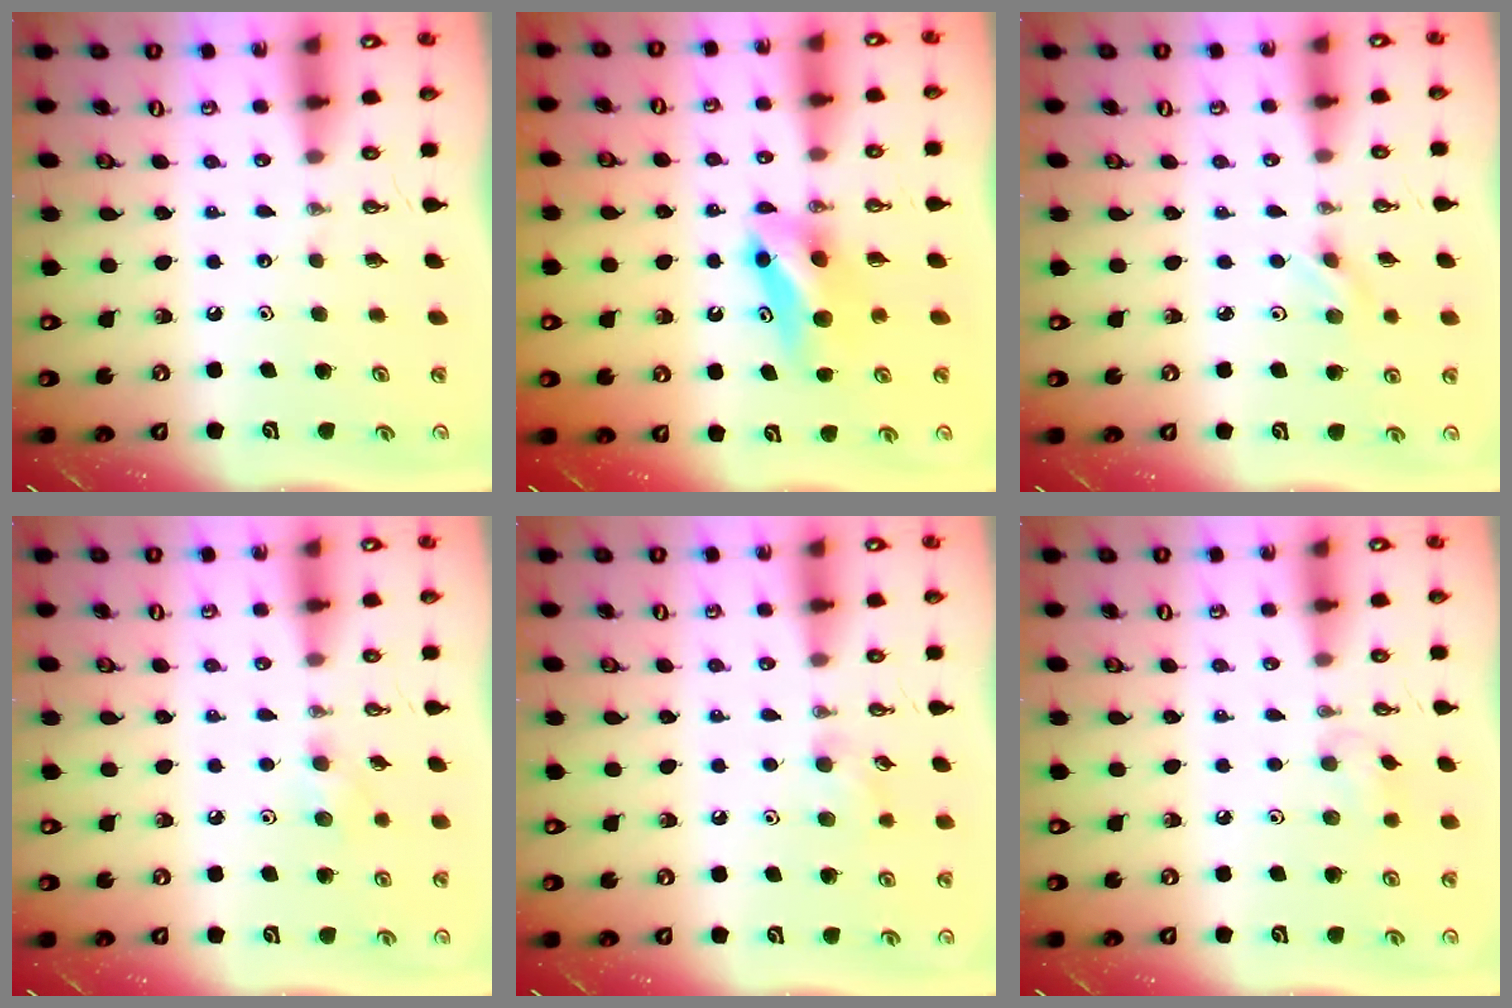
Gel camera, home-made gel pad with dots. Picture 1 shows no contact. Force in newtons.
{"total": 8.0, "press": 7.3, "slide": 3.2}
{"total": 2.9, "press": 2.6, "slide": 1.4}
{"total": 7.4, "press": 6.9, "slide": 2.7}
{"total": 6.8, "press": 6.6, "slide": 1.5}
{"total": 5.3, "press": 5.2, "slide": 0.9}